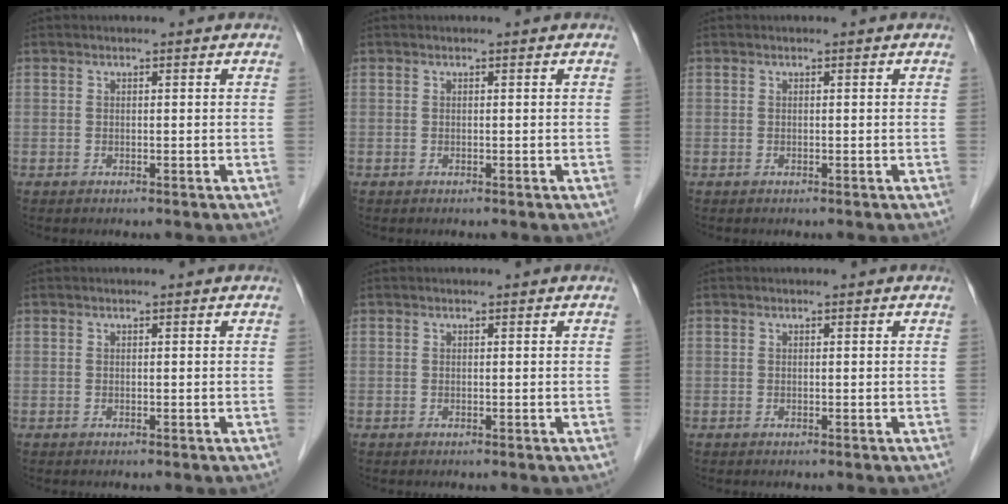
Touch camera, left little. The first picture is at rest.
{"total": 0.0}
{"total": 0.0}
{"total": 0.0}
{"total": 0.0}
{"total": 0.0}